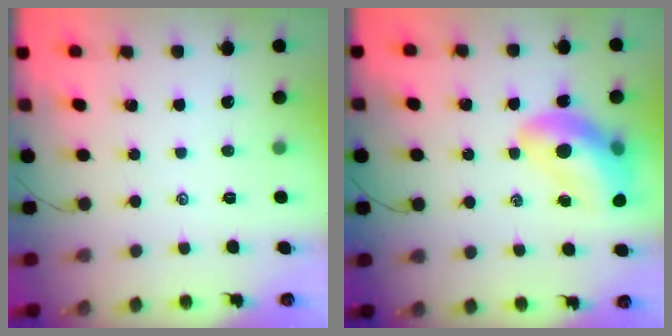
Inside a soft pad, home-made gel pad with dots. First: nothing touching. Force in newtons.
{"total": 15.0, "press": 14.5, "slide": 3.7}